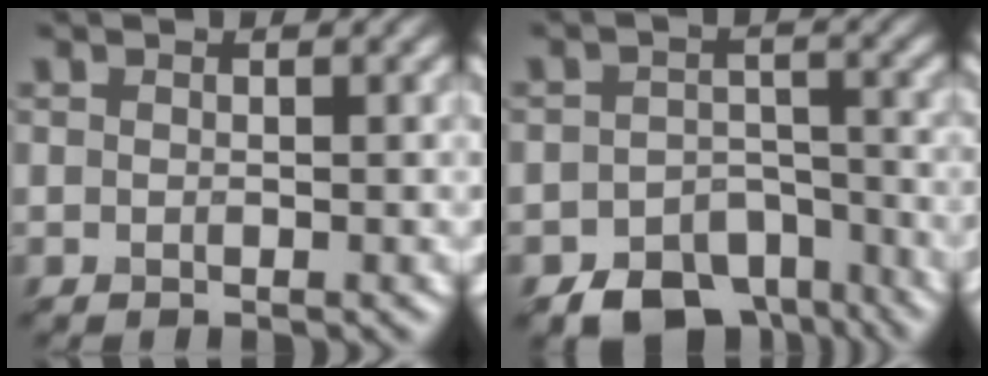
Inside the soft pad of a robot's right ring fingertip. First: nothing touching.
{"total": 7.4, "force": [-5.3, 4.3, 2.8], "torque": [-0.032, -0.014, -0.080]}